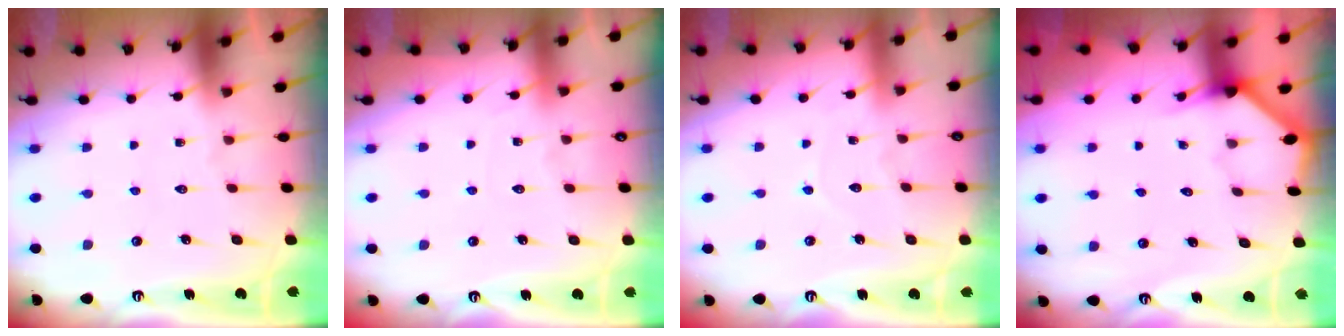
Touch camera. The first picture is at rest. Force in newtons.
{"total": 2.7, "press": 2.7, "slide": 0.3}
{"total": 5.3, "press": 5.3, "slide": 0.4}
{"total": 2.5, "press": 2.5, "slide": 0.2}